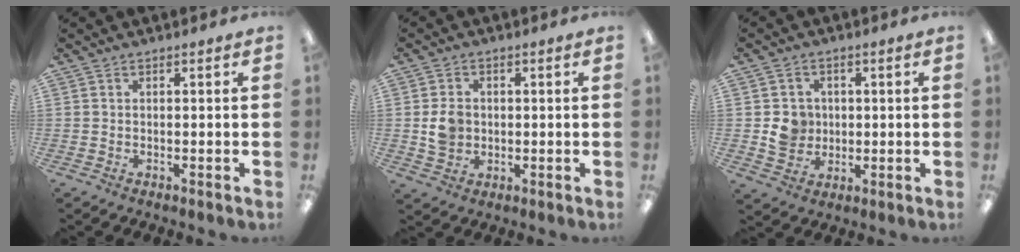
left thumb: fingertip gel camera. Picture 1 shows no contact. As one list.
[{"total": 5.6, "force": [0.0, 4.8, 3.0], "torque": [-0.048, 0.003, 0.000]}, {"total": 6.3, "force": [0.2, 6.0, 2.0], "torque": [-0.023, 0.008, 0.006]}]